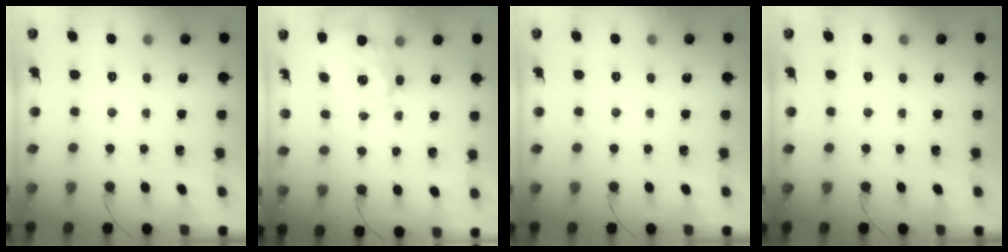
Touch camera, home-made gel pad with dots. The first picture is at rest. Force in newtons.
{"total": 2.8, "press": 2.6, "slide": 0.9}
{"total": 0.0}
{"total": 0.0}